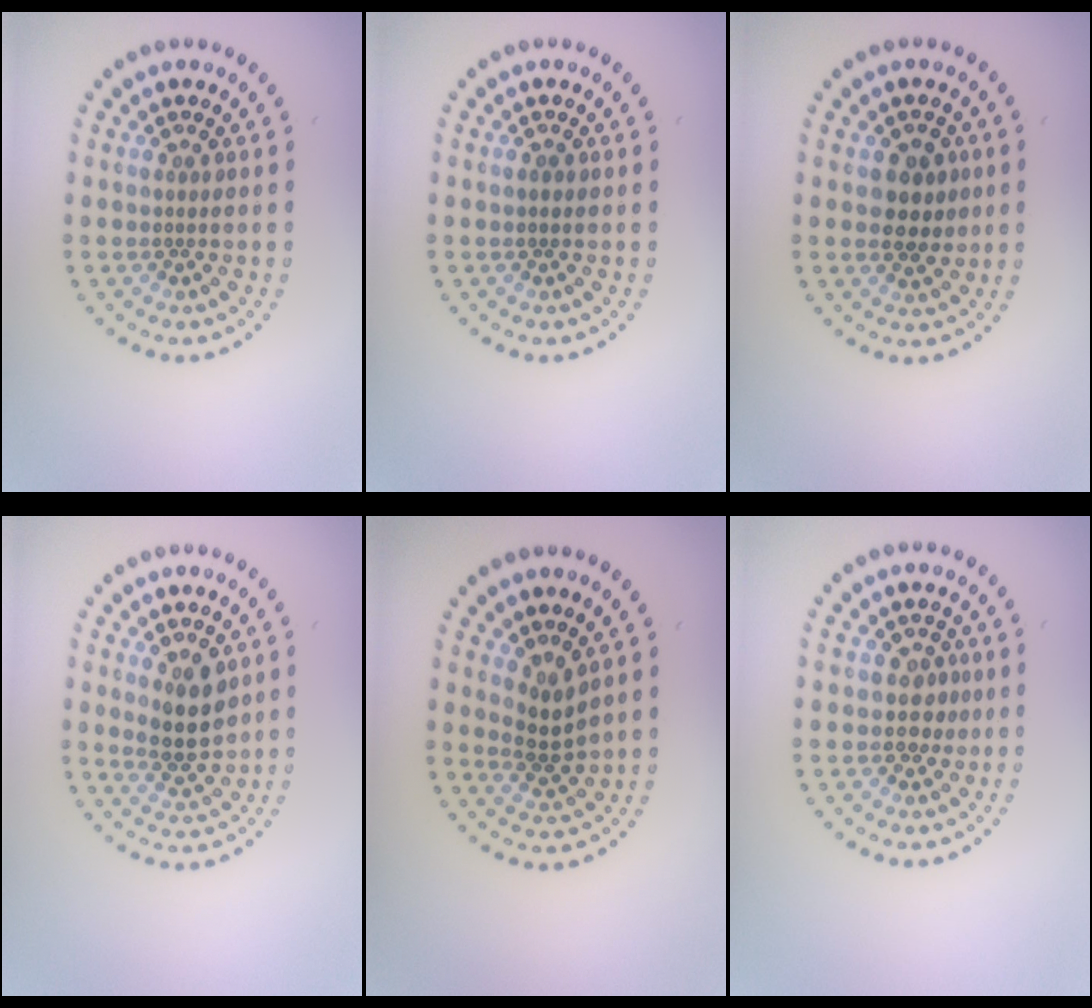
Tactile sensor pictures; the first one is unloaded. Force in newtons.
{"total": 0.7, "press": 0.7, "slide": 0.2}
{"total": 2.8, "press": 2.8, "slide": 0.7}
{"total": 3.6, "press": 3.4, "slide": 1.3}
{"total": 2.2, "press": 1.5, "slide": 1.6}
{"total": 1.5, "press": 1.3, "slide": 0.7}